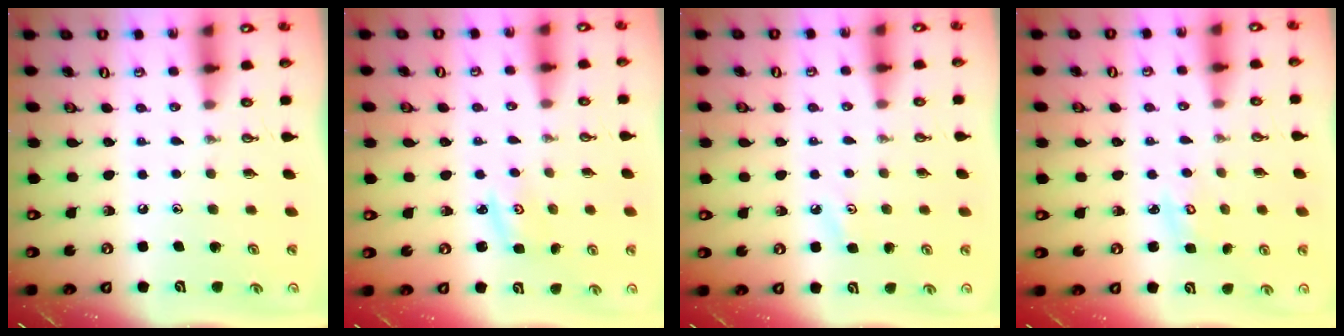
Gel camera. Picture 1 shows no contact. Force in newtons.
{"total": 3.0, "press": 2.9, "slide": 0.4}
{"total": 3.2, "press": 3.2, "slide": 0.4}
{"total": 3.0, "press": 3.0, "slide": 0.3}